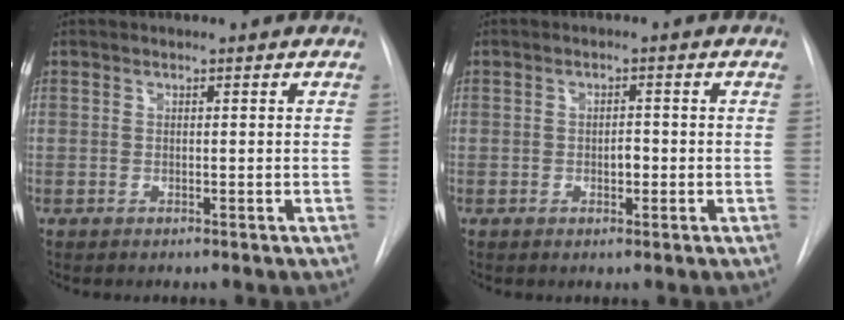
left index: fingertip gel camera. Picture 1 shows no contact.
{"total": 1.8, "force": [-0.9, 0.9, 1.4], "torque": [-0.019, -0.002, -0.012]}